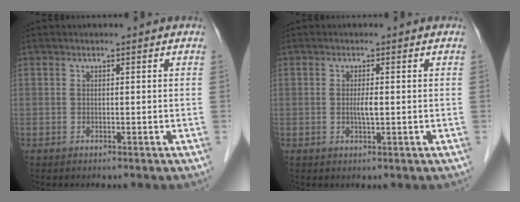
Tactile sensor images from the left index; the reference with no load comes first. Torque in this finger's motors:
{"motor_torque": [0.37, 0.28, 0.04, 0.01]}